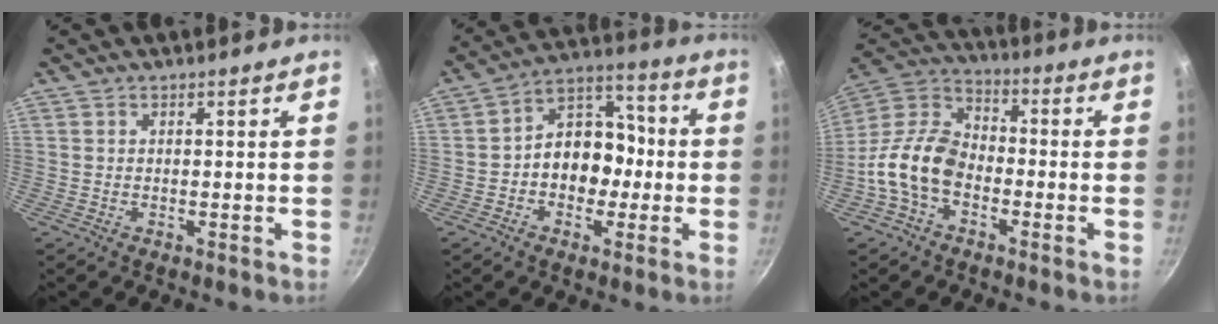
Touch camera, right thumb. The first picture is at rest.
{"total": 12.3, "force": [-1.6, 9.5, 7.6], "torque": [-0.053, 0.048, -0.040]}
{"total": 13.3, "force": [-4.1, 9.0, 8.9], "torque": [-0.139, 0.044, -0.099]}